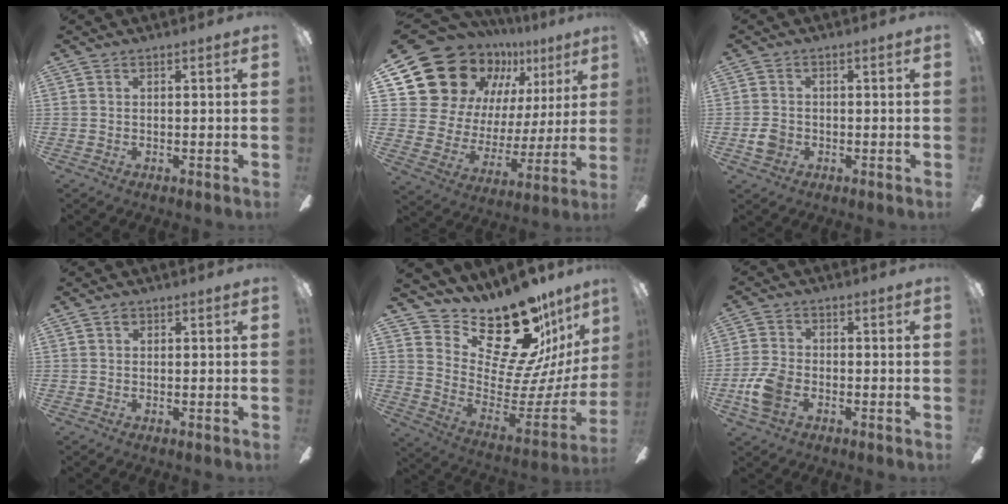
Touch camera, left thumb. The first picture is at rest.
{"total": 20.8, "force": [12.6, 14.0, 8.7], "torque": [-0.156, -0.087, 0.253]}
{"total": 3.5, "force": [-1.0, 3.0, 1.5], "torque": [-0.016, 0.006, -0.017]}
{"total": 0.9, "force": [0.3, 0.7, 0.5], "torque": [-0.010, 0.004, 0.005]}
{"total": 22.4, "force": [17.9, 7.6, 11.2], "torque": [-0.161, -0.155, 0.316]}
{"total": 8.1, "force": [-2.9, 5.4, 5.3], "torque": [-0.114, 0.014, -0.051]}